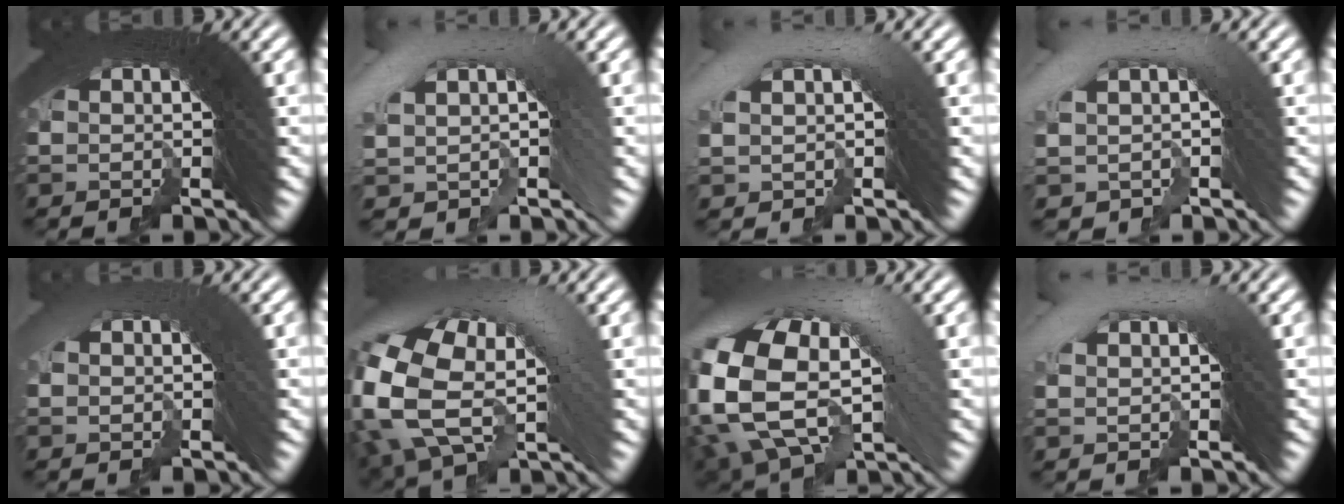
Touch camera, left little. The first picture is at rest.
{"total": 2.8, "force": [0.6, 1.3, 2.4], "torque": [-0.041, 0.023, 0.016]}
{"total": 2.3, "force": [0.9, 1.0, 1.8], "torque": [-0.030, 0.034, 0.013]}
{"total": 2.5, "force": [0.1, 1.3, 2.1], "torque": [-0.040, 0.022, 0.006]}
{"total": 0.6, "force": [-0.6, 0.1, 0.0], "torque": [0.019, 0.015, -0.012]}
{"total": 10.0, "force": [0.6, 7.0, 7.0], "torque": [-0.150, -0.006, 0.012]}
{"total": 11.4, "force": [0.4, 8.0, 8.2], "torque": [-0.163, -0.009, 0.014]}
{"total": 2.3, "force": [1.2, 0.7, 1.8], "torque": [-0.020, 0.034, 0.015]}